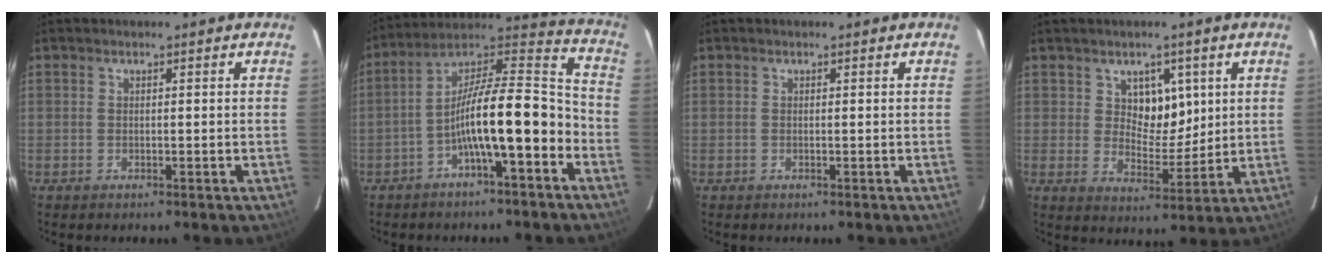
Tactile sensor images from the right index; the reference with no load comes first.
{"total": 14.4, "force": [-5.1, 2.2, 13.2], "torque": [-0.220, 0.035, -0.082]}
{"total": 0.0}
{"total": 6.3, "force": [2.5, 4.0, 4.3], "torque": [-0.059, 0.003, 0.046]}